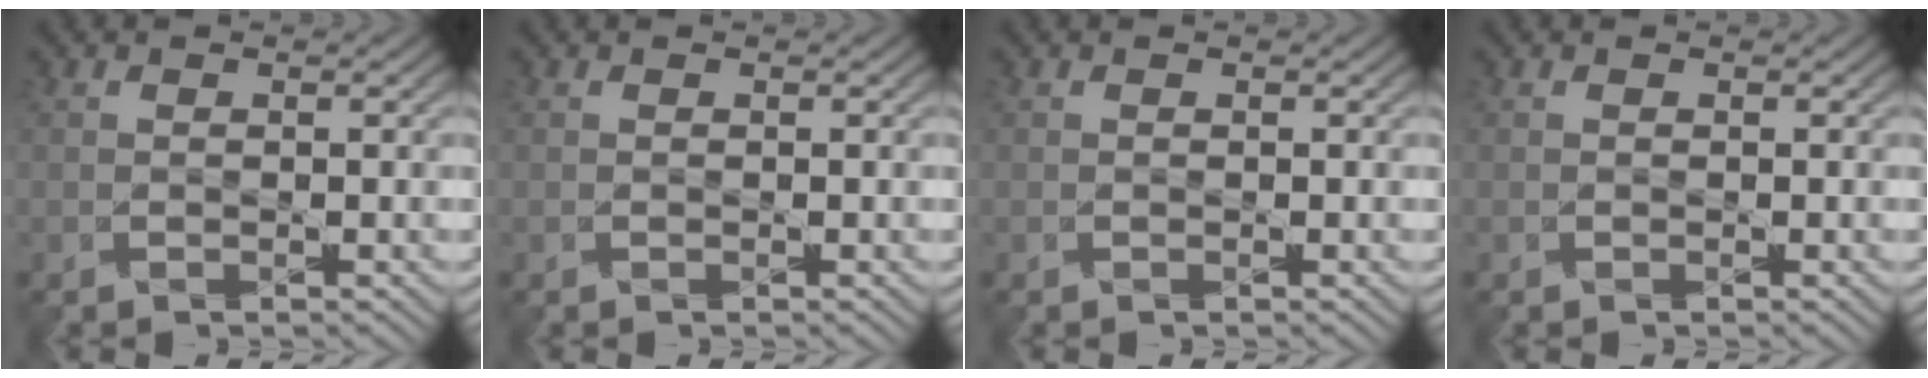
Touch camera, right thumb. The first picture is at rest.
{"total": 0.0}
{"total": 0.0}
{"total": 0.0}